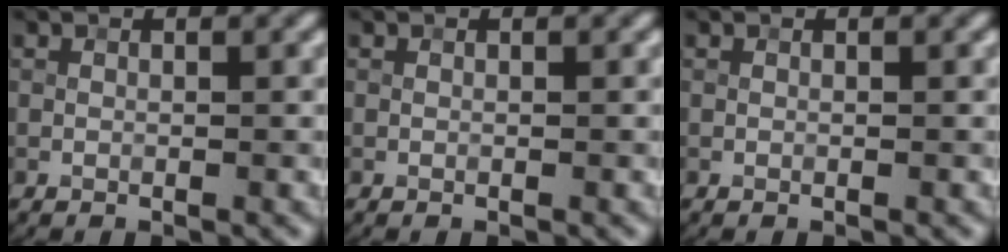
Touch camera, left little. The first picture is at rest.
{"total": 0.0}
{"total": 0.0}